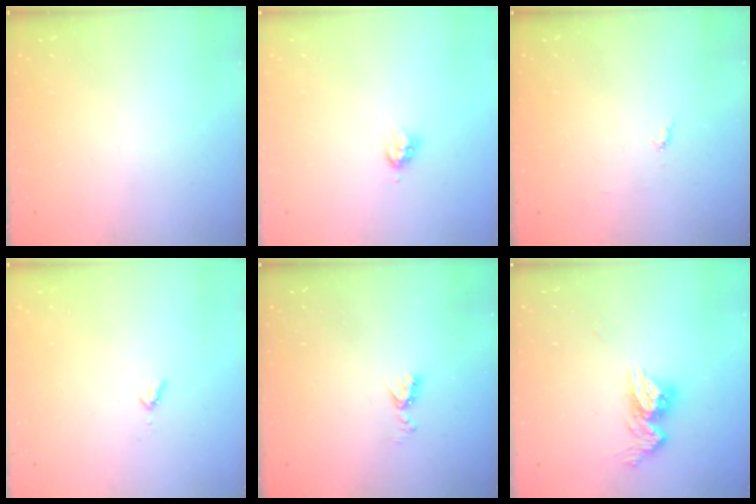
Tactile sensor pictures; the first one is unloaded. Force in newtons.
{"total": 4.2, "press": 4.1, "slide": 0.5}
{"total": 3.9, "press": 3.9, "slide": 0.4}
{"total": 2.8, "press": 2.8, "slide": 0.4}
{"total": 5.9, "press": 5.9, "slide": 0.8}
{"total": 10.7, "press": 10.6, "slide": 1.0}